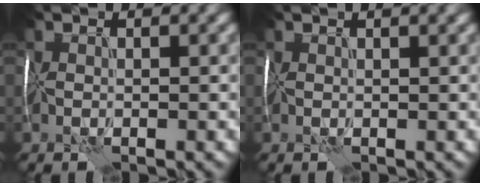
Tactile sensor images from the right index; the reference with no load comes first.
{"total": 1.9, "force": [1.0, 0.8, 1.4], "torque": [-0.010, 0.013, 0.000]}